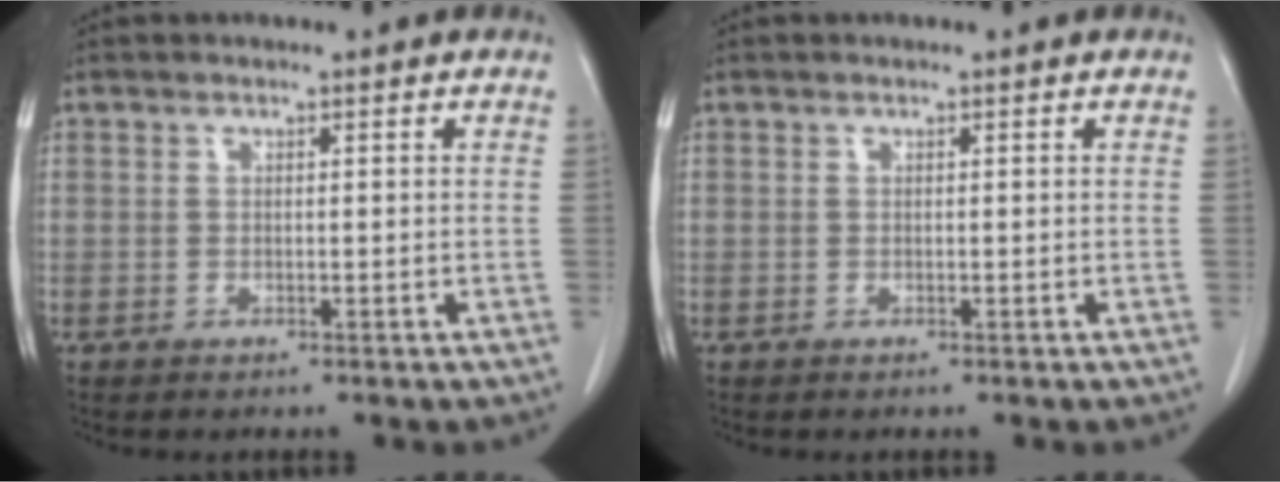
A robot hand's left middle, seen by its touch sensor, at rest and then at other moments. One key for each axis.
{"total": 0.0}